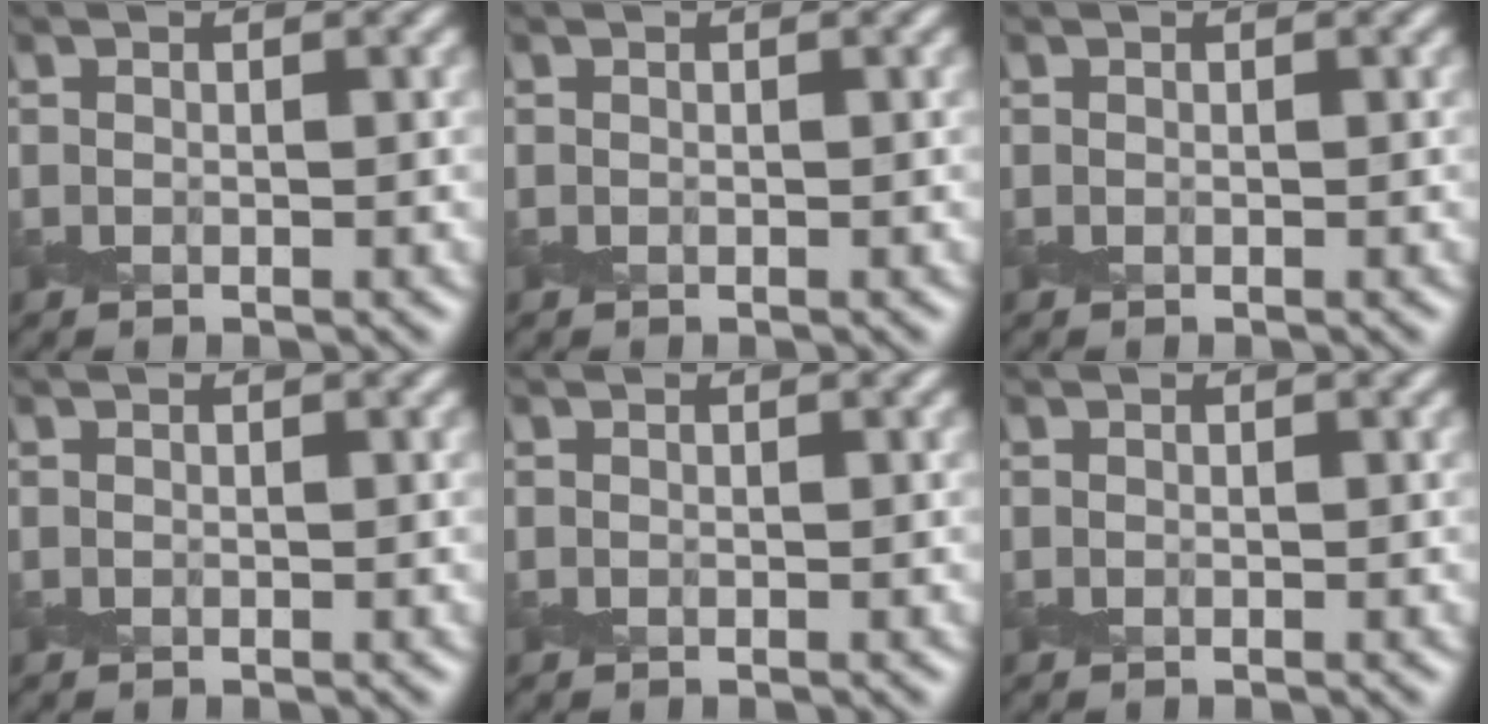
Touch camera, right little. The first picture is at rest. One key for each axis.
{"total": 0.0}
{"total": 0.0}
{"total": 0.0}
{"total": 0.0}
{"total": 0.0}